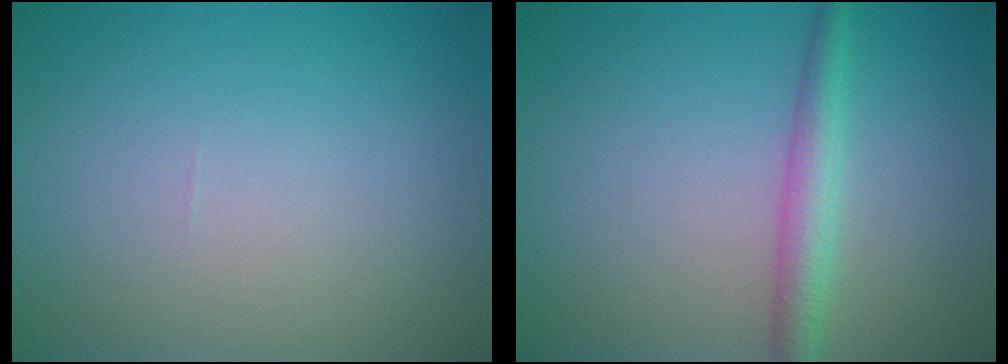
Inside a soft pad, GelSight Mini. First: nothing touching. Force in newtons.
{"total": 2.7, "press": 2.7, "slide": 0.1}